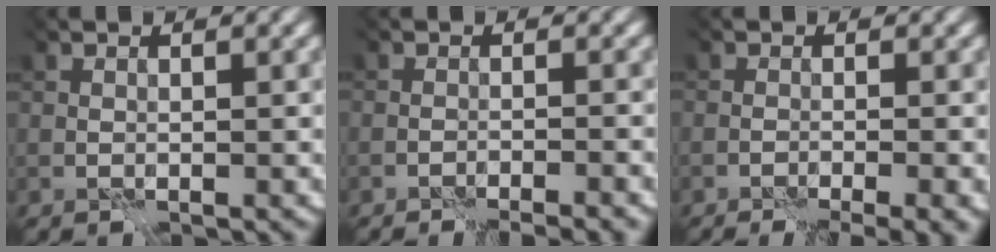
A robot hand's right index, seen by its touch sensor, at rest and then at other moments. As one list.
[{"total": 2.0, "force": [-1.7, 0.2, 1.0], "torque": [0.000, 0.003, -0.022]}, {"total": 3.9, "force": [-1.5, 1.5, 3.2], "torque": [-0.033, -0.006, -0.022]}]